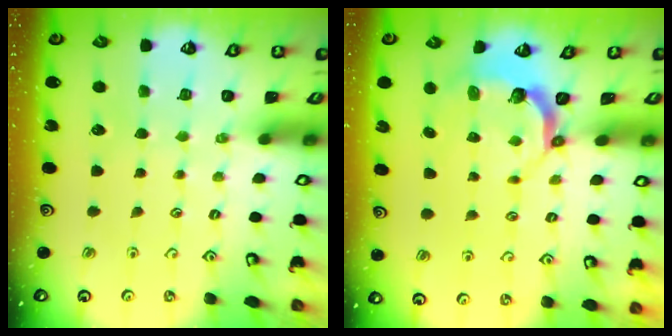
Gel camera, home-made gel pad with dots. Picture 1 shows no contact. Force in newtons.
{"total": 4.4, "press": 3.2, "slide": 3.0}